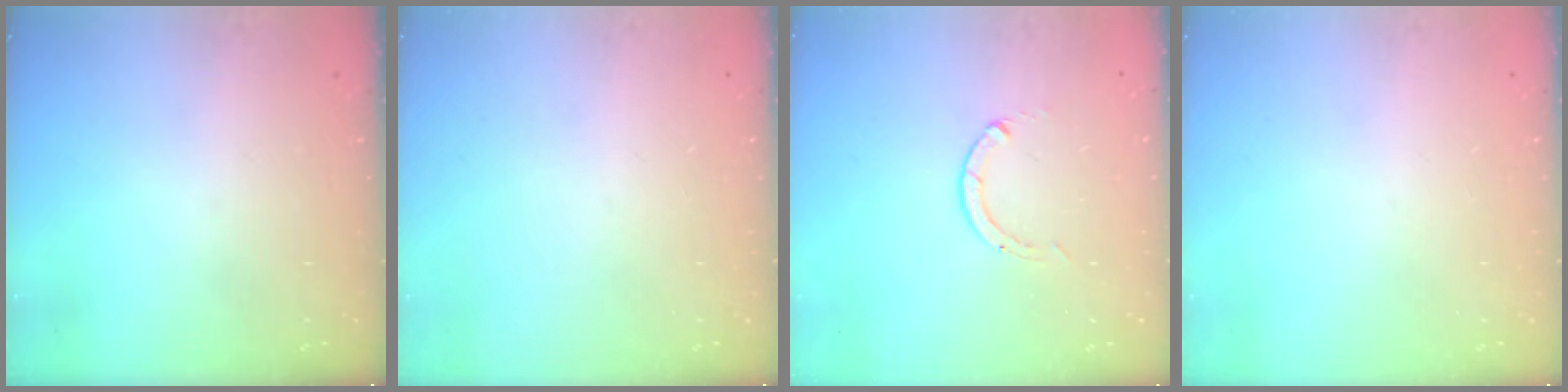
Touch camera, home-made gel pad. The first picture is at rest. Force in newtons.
{"total": 0.0}
{"total": 0.0}
{"total": 0.0}